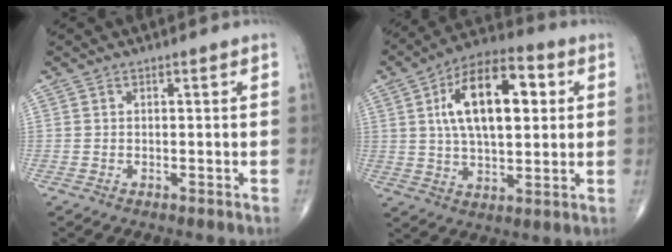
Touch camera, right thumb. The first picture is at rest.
{"total": 17.7, "force": [4.1, 8.6, 14.9], "torque": [-0.230, 0.011, 0.065]}